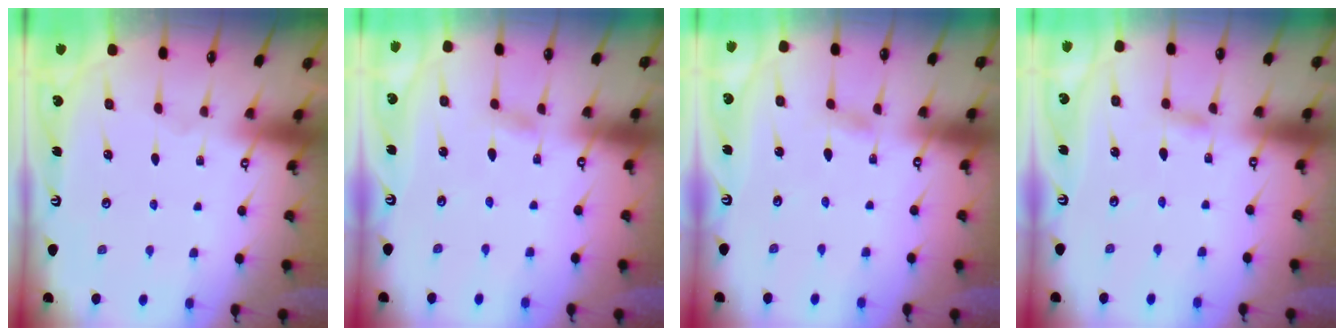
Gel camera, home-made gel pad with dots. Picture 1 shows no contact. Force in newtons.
{"total": 2.1, "press": 2.1, "slide": 0.2}
{"total": 2.1, "press": 2.1, "slide": 0.2}
{"total": 2.4, "press": 2.4, "slide": 0.2}